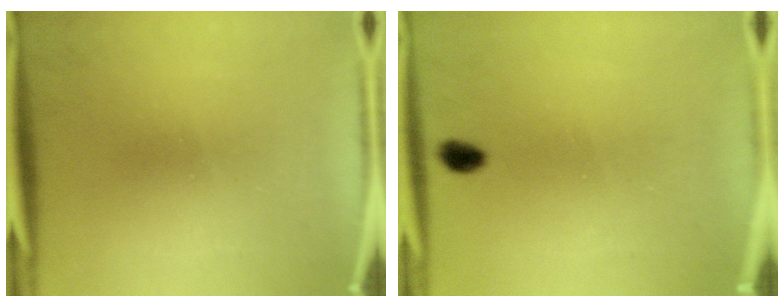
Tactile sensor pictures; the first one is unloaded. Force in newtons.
{"total": 2.1}